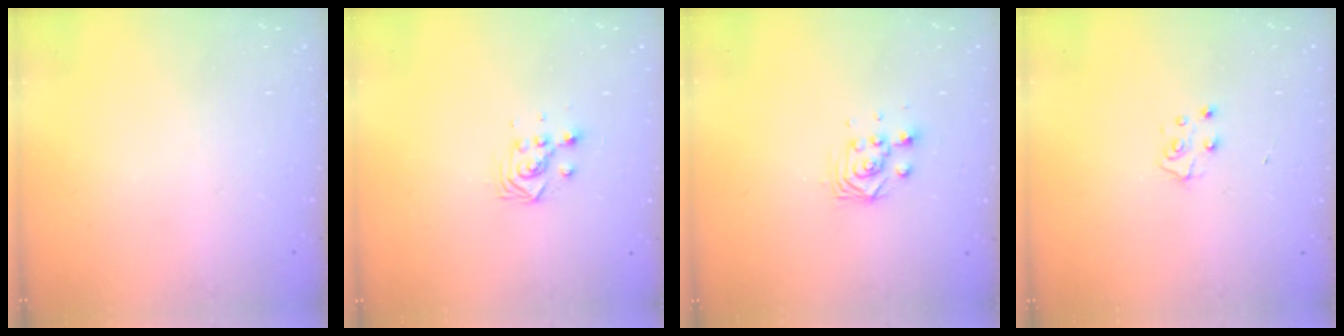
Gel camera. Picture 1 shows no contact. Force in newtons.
{"total": 3.2, "press": 3.2, "slide": 0.5}
{"total": 3.0, "press": 3.0, "slide": 0.2}
{"total": 5.7, "press": 5.7, "slide": 0.5}